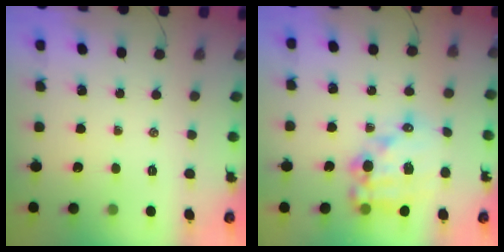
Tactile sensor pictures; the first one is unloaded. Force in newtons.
{"total": 14.8, "press": 14.5, "slide": 3.0}